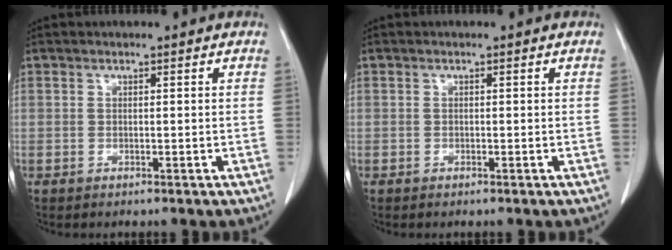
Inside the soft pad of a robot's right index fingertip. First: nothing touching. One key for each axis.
{"total": 0.0}